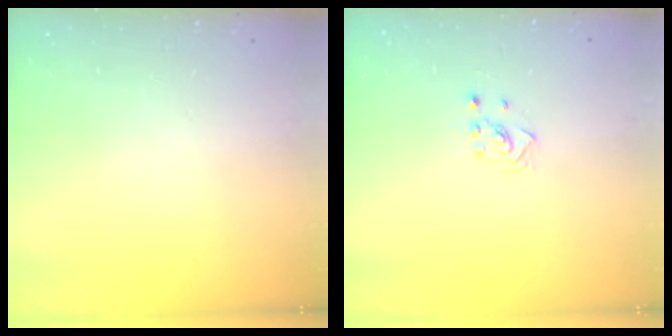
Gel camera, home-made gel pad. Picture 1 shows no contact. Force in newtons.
{"total": 2.5, "press": 2.4, "slide": 0.8}